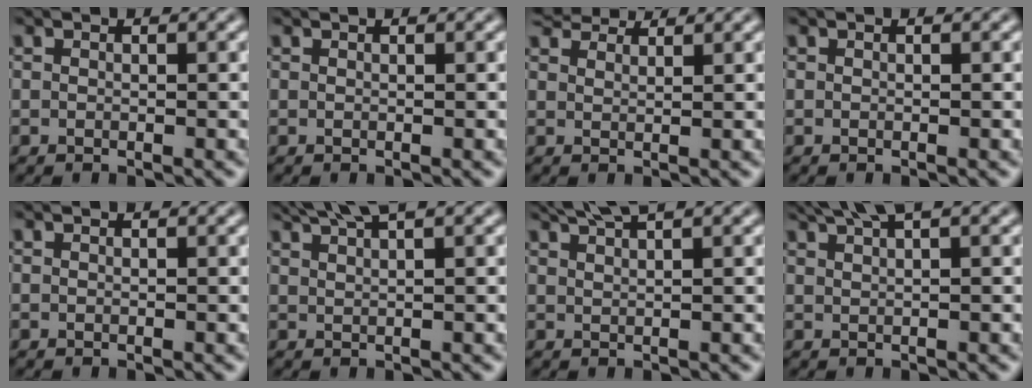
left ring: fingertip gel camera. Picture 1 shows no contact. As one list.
[{"total": 0.0}, {"total": 4.0, "force": [3.8, 0.6, 1.0], "torque": [-0.024, 0.003, 0.057]}, {"total": 0.0}, {"total": 0.0}, {"total": 3.5, "force": [2.8, 0.4, 2.0], "torque": [-0.021, 0.007, 0.044]}, {"total": 3.1, "force": [2.5, 0.4, 1.7], "torque": [-0.019, 0.007, 0.040]}, {"total": 3.0, "force": [2.3, 0.4, 1.9], "torque": [-0.018, 0.007, 0.040]}]